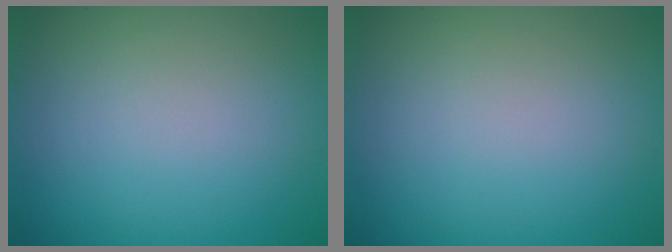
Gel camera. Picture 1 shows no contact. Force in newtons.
{"total": 0.0}